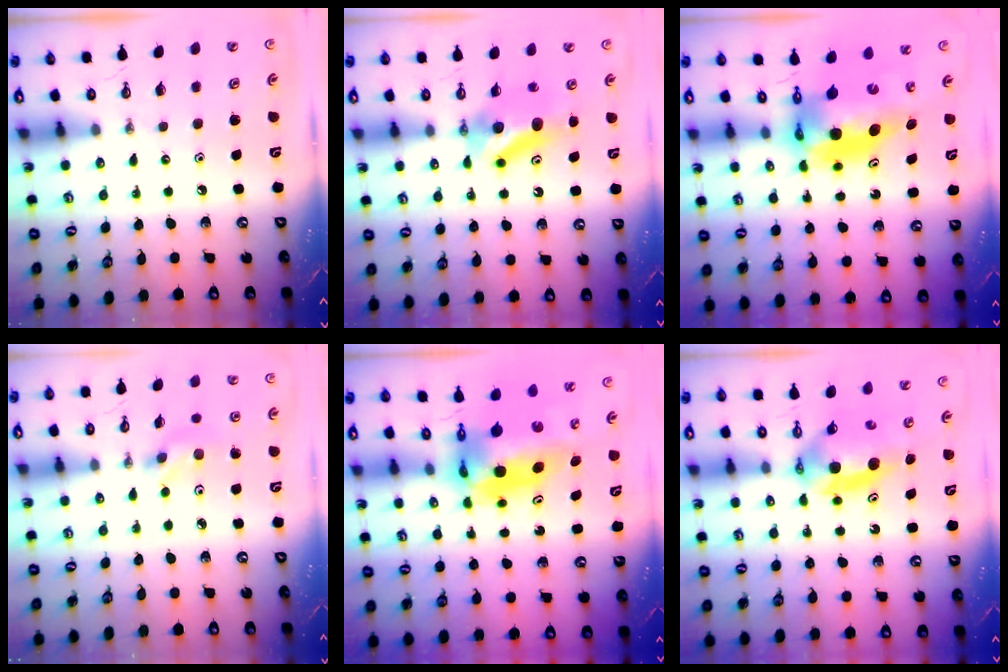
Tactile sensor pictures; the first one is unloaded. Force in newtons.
{"total": 9.3, "press": 5.7, "slide": 7.3}
{"total": 8.8, "press": 8.8, "slide": 0.6}
{"total": 2.0, "press": 1.9, "slide": 0.4}
{"total": 8.2, "press": 8.1, "slide": 0.9}
{"total": 6.1, "press": 5.5, "slide": 2.6}